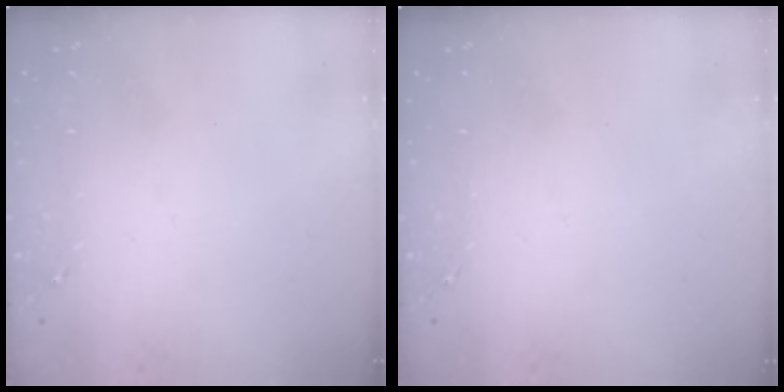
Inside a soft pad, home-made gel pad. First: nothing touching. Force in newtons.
{"total": 0.0}